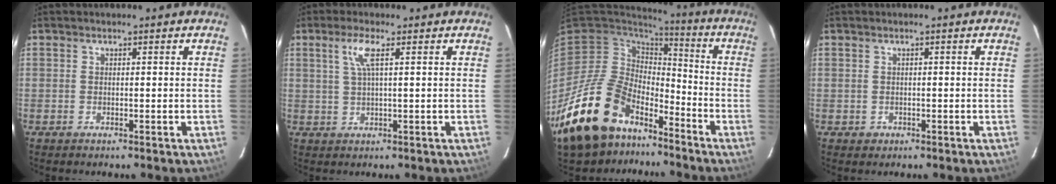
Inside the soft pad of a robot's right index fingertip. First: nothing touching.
{"total": 3.9, "force": [1.5, 0.1, 3.6], "torque": [-0.075, 0.002, 0.032]}
{"total": 21.9, "force": [-14.7, 12.2, 10.8], "torque": [-0.229, -0.011, -0.241]}
{"total": 1.4, "force": [-0.4, 1.3, 0.2], "torque": [-0.001, 0.002, 0.002]}